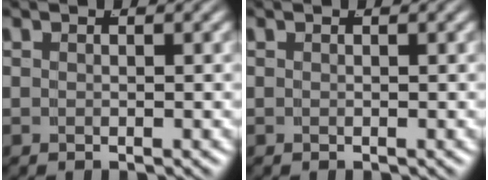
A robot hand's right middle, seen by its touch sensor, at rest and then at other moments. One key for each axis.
{"total": 0.0}